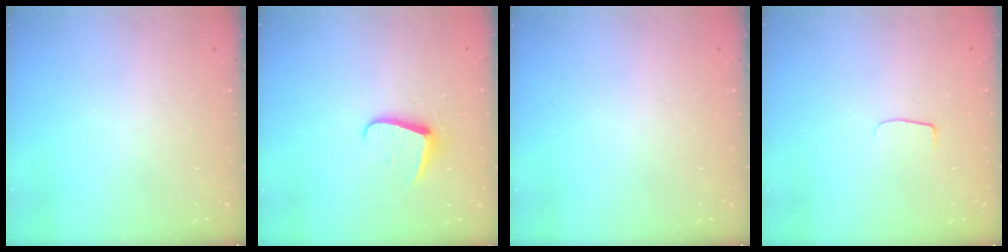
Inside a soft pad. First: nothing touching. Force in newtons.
{"total": 6.8, "press": 6.8, "slide": 0.7}
{"total": 0.0}
{"total": 5.3, "press": 5.3, "slide": 0.5}